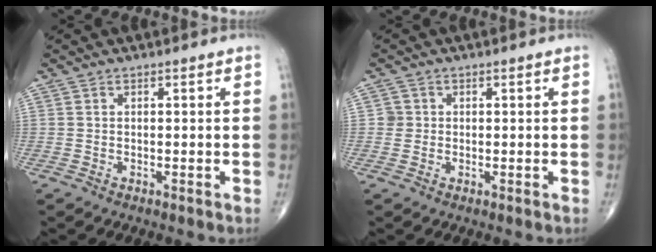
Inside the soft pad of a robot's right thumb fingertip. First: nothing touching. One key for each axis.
{"total": 1.6, "fx": 0.1, "fy": 1.6, "fz": 0.1, "tx": 0.010, "ty": 0.005, "tz": -0.001}